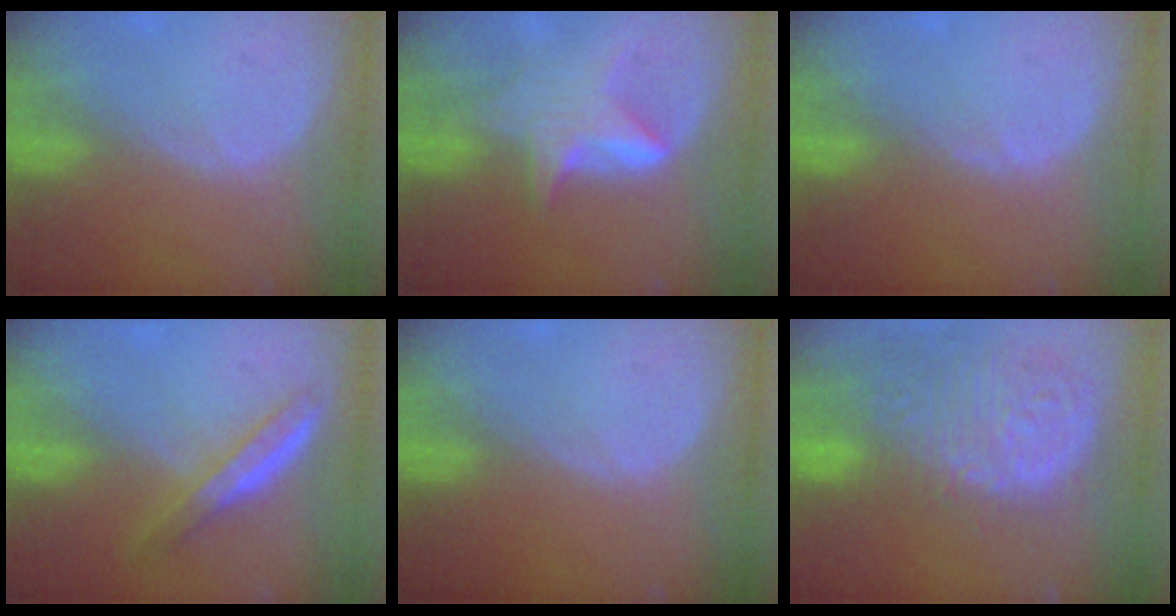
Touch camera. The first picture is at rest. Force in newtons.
{"total": 6.1, "press": 5.8, "slide": 1.9}
{"total": 0.6, "press": 0.5, "slide": 0.3}
{"total": 4.9, "press": 4.5, "slide": 2.0}
{"total": 0.0}
{"total": 15.3, "press": 12.7, "slide": 8.5}